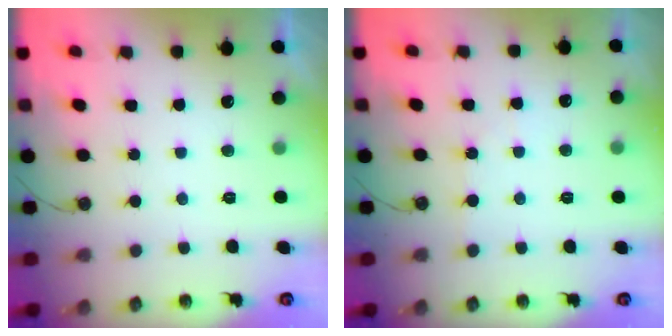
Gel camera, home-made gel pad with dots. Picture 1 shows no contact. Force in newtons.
{"total": 2.5, "press": 2.5, "slide": 0.4}